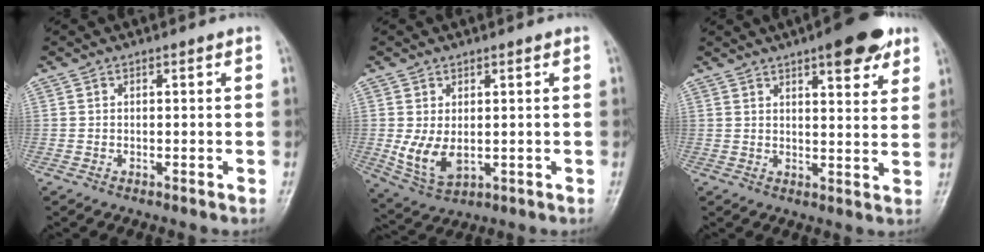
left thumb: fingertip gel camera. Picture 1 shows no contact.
{"total": 7.1, "force": [0.5, 4.3, 5.6], "torque": [-0.102, -0.016, 0.025]}
{"total": 10.5, "force": [6.3, 3.4, 7.7], "torque": [-0.078, -0.026, 0.081]}